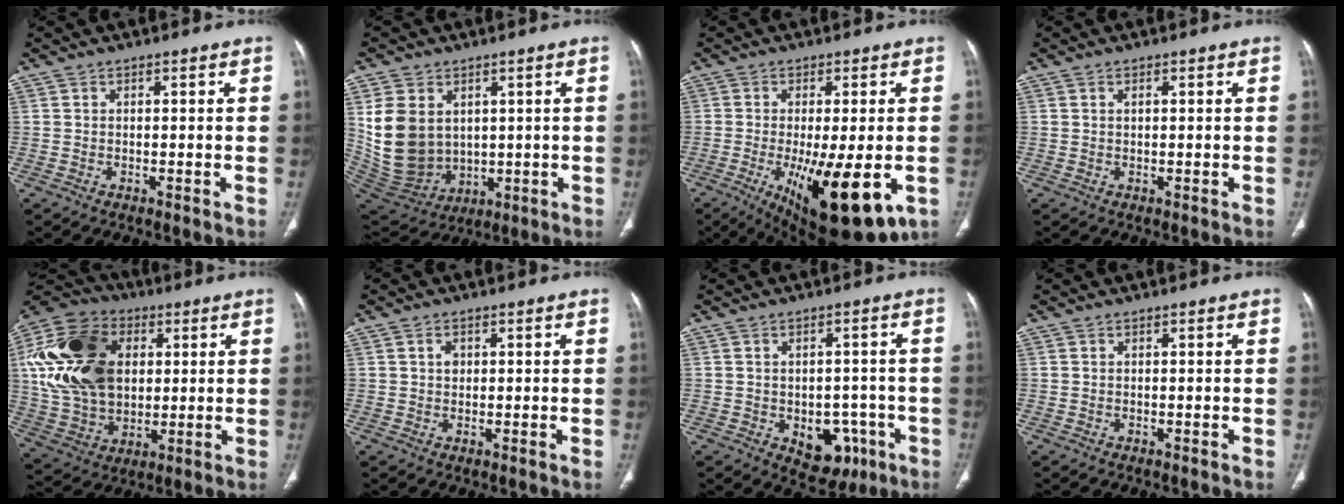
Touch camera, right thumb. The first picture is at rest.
{"total": 14.6, "force": [3.1, 11.3, 8.7], "torque": [-0.153, -0.016, 0.094]}
{"total": 17.5, "force": [-5.2, 5.5, 15.7], "torque": [-0.225, -0.025, -0.059]}
{"total": 0.6, "force": [0.2, 0.3, 0.5], "torque": [-0.009, 0.006, 0.006]}
{"total": 24.5, "force": [4.6, 17.1, 17.0], "torque": [-0.330, 0.004, 0.088]}
{"total": 1.8, "force": [0.5, 1.3, 1.0], "torque": [-0.011, 0.001, 0.010]}
{"total": 9.2, "force": [-3.4, 6.2, 5.8], "torque": [-0.037, 0.021, -0.029]}
{"total": 0.0}